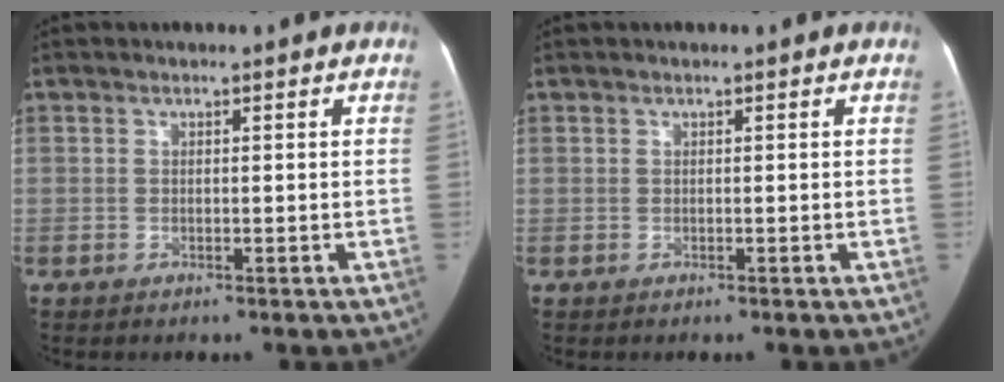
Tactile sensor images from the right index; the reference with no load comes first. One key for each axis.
{"total": 0.0}